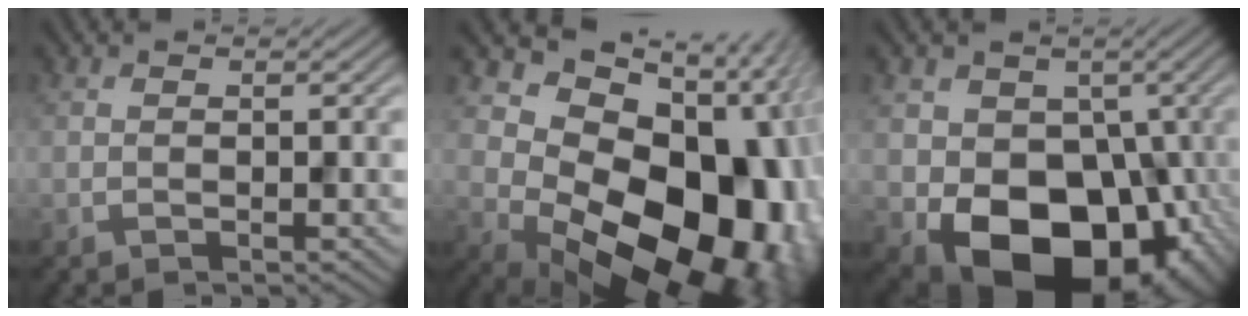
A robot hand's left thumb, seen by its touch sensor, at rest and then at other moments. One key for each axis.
{"total": 19.2, "fx": -1.4, "fy": 13.2, "fz": 13.8, "tx": -0.192, "ty": -0.058, "tz": 0.023}
{"total": 16.5, "fx": -5.2, "fy": 12.2, "fz": 9.9, "tx": -0.141, "ty": -0.034, "tz": -0.086}